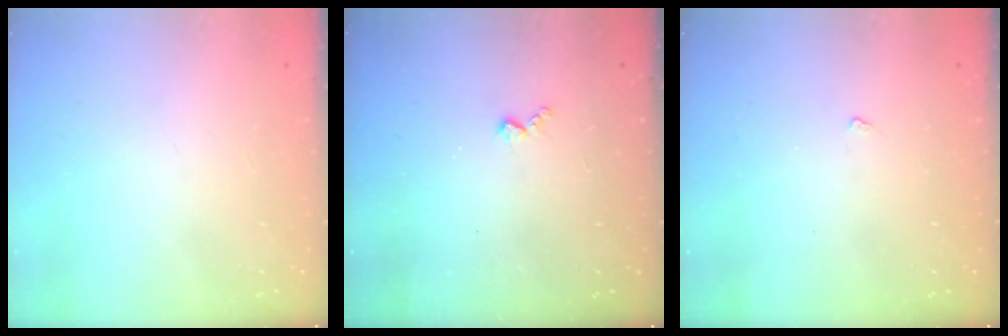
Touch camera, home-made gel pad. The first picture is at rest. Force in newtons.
{"total": 4.0, "press": 3.9, "slide": 0.5}
{"total": 2.4, "press": 2.3, "slide": 0.4}